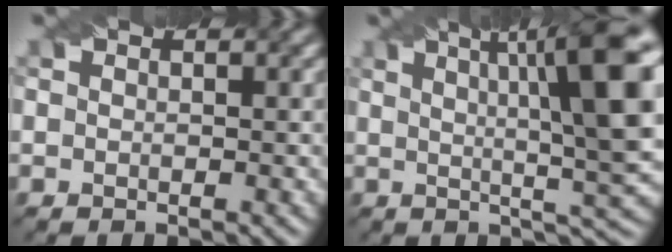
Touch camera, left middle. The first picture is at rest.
{"total": 13.3, "force": [3.8, 2.9, 12.4], "torque": [-0.138, 0.006, 0.057]}